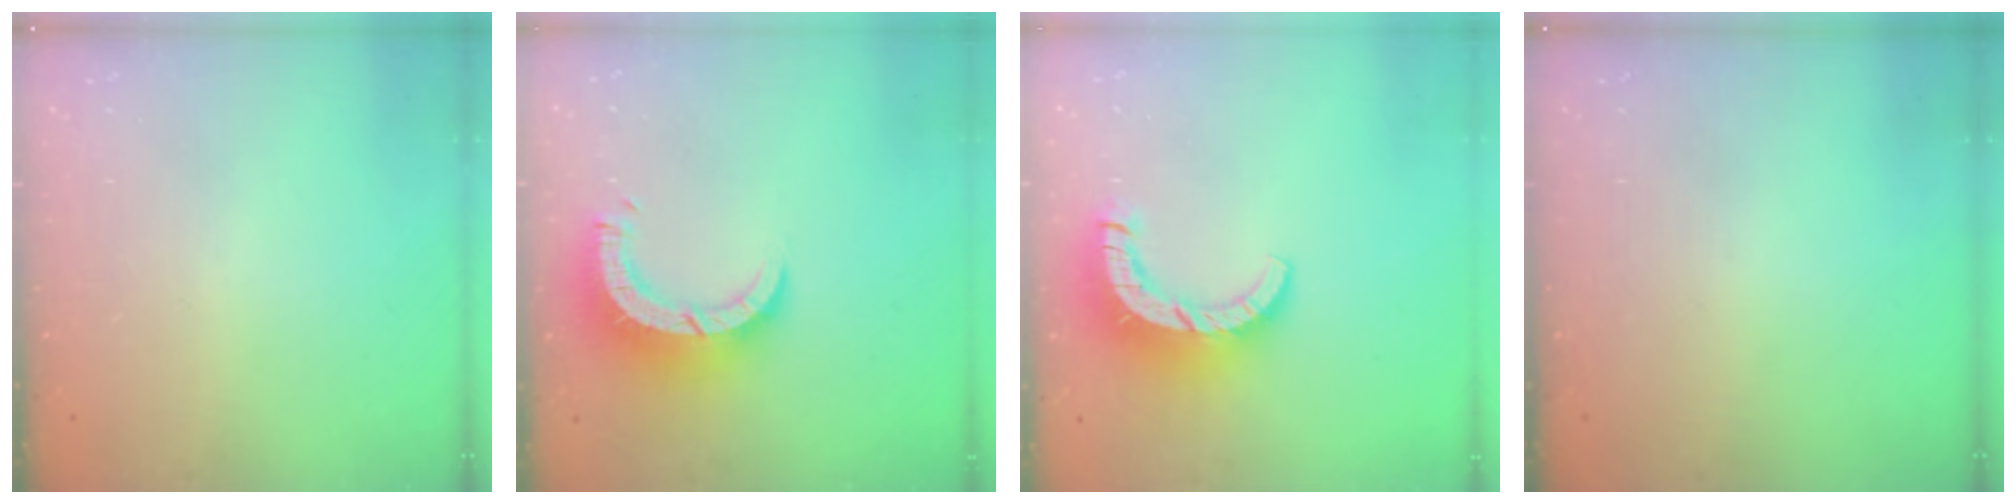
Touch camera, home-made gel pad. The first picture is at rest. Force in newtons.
{"total": 9.7, "press": 9.6, "slide": 1.0}
{"total": 11.4, "press": 11.3, "slide": 1.1}
{"total": 0.0}